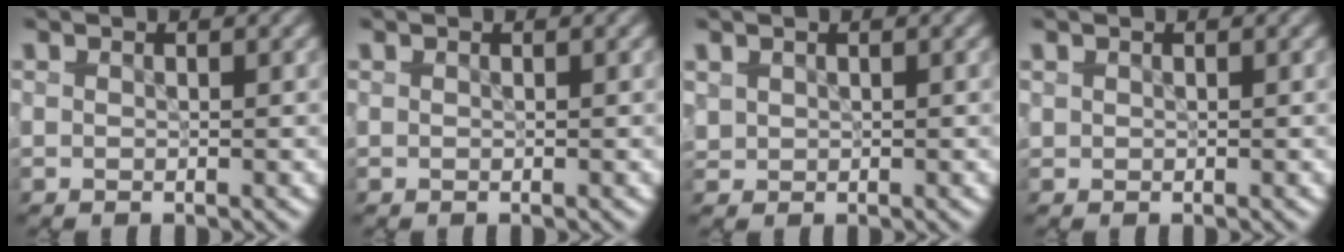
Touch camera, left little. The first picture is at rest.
{"total": 0.0}
{"total": 0.7, "force": [0.4, 0.5, 0.0], "torque": [0.002, -0.001, 0.010]}
{"total": 0.0}